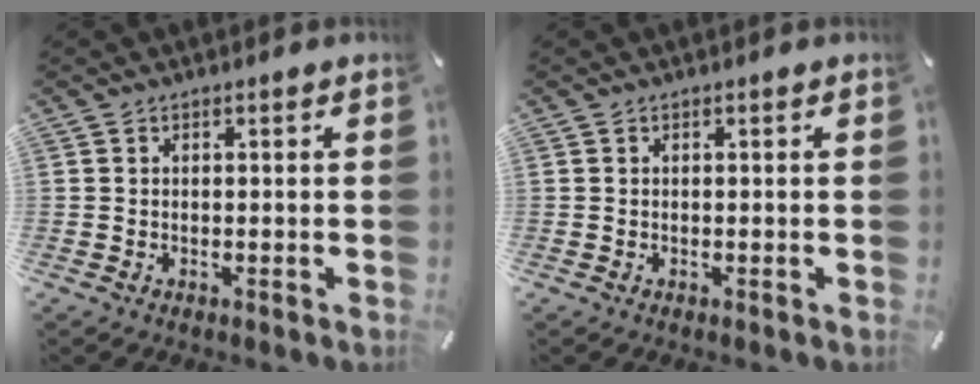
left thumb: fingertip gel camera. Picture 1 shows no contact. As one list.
[{"total": 0.0}]